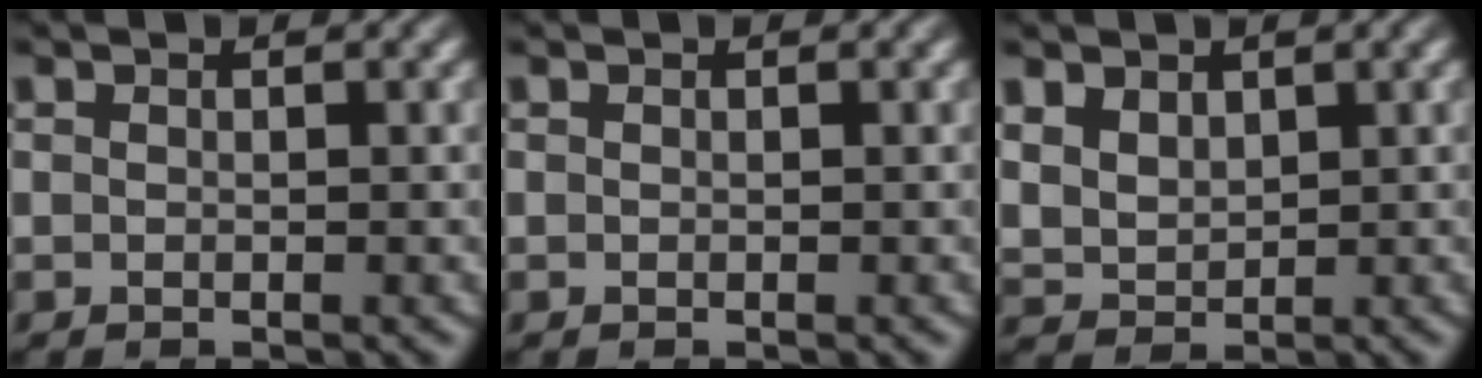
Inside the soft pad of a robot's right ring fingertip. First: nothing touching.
{"total": 0.0}
{"total": 4.1, "force": [1.3, 3.6, 1.6], "torque": [-0.055, -0.011, 0.031]}